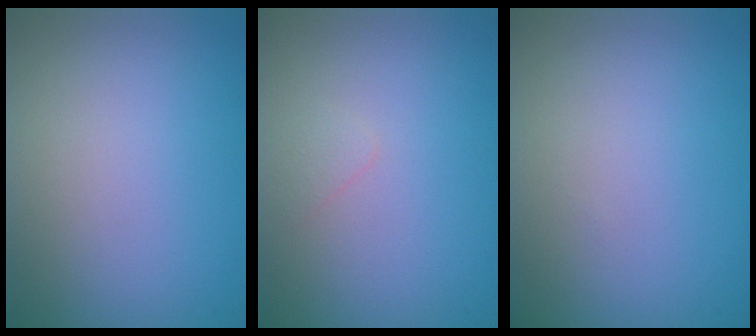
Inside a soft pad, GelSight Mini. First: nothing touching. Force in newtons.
{"total": 0.6, "press": 0.6, "slide": 0.1}
{"total": 0.0}